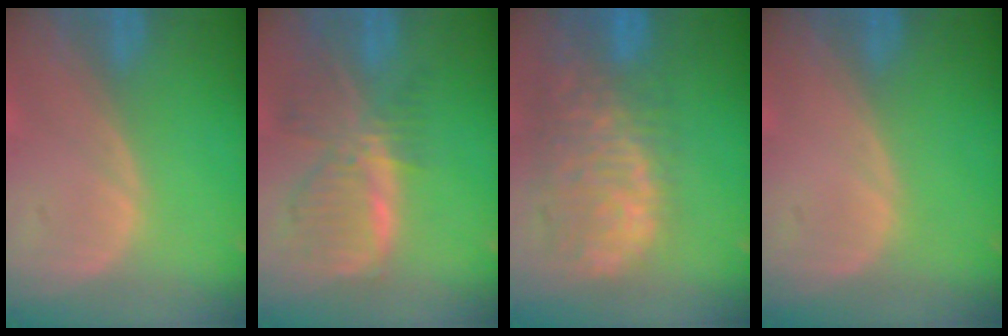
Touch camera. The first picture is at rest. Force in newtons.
{"total": 8.4, "press": 7.3, "slide": 4.0}
{"total": 11.7, "press": 9.8, "slide": 6.4}
{"total": 0.0}